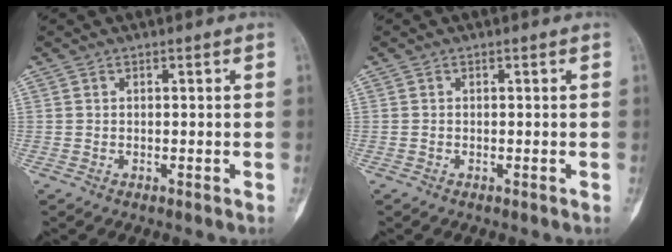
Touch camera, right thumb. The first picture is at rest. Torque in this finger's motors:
{"motor_torque": [0.01, 0.03, 0.13, 0.03, 0.02]}